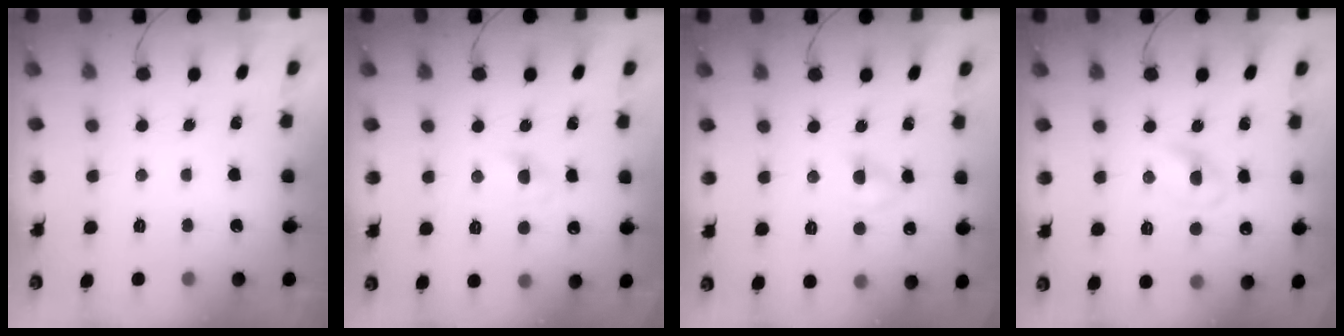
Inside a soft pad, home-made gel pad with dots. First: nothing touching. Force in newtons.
{"total": 2.0, "press": 1.8, "slide": 0.9}
{"total": 3.0, "press": 2.8, "slide": 1.2}
{"total": 2.7, "press": 2.4, "slide": 1.4}